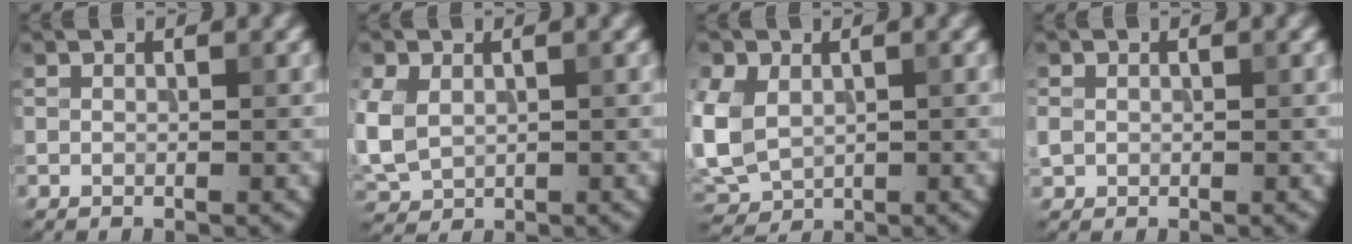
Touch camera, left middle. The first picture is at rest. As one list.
[{"total": 4.2, "force": [0.5, 3.2, 2.7], "torque": [-0.072, -0.004, 0.013]}, {"total": 5.2, "force": [0.5, 3.9, 3.4], "torque": [-0.089, -0.002, 0.006]}, {"total": 1.1, "force": [0.0, 1.1, 0.4], "torque": [-0.005, -0.002, 0.000]}]